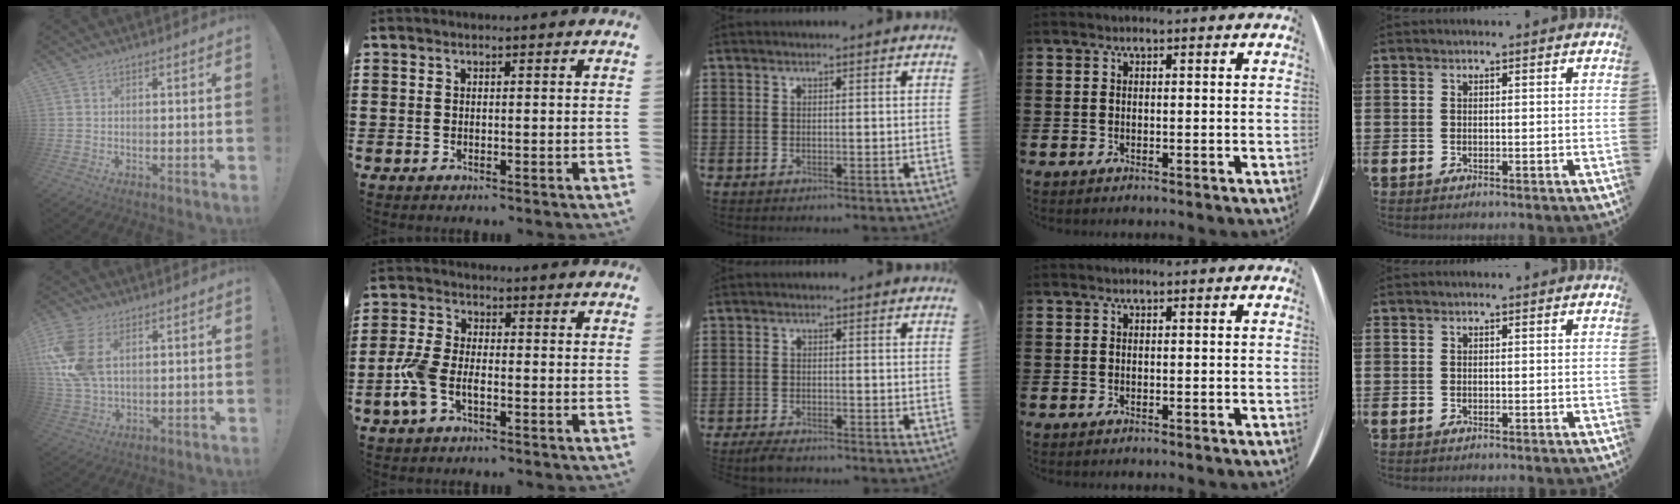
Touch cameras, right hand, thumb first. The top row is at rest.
{"thumb": {"total": 13.8, "force": [4.0, 8.7, 10.0], "torque": [-0.206, -0.011, 0.078]}, "index": {"total": 5.3, "force": [-2.1, 2.6, 4.1], "torque": [-0.113, -0.006, -0.047]}, "middle": {"total": 1.9, "force": [-1.9, 0.2, 0.5], "torque": [-0.019, -0.001, -0.040]}}